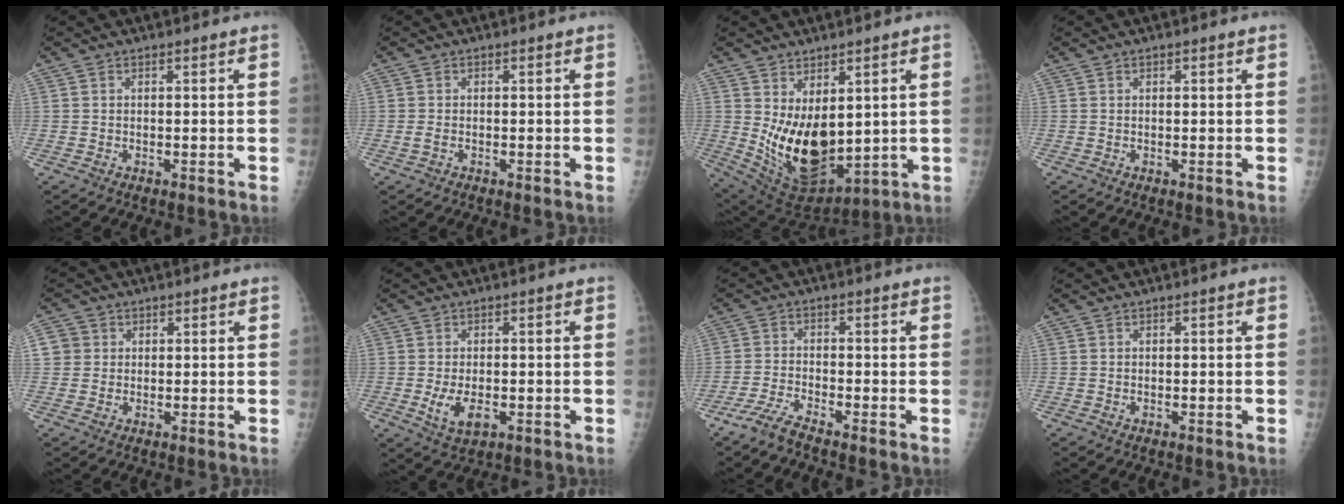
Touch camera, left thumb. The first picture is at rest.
{"total": 1.0, "force": [-0.5, 0.6, 0.7], "torque": [-0.023, -0.001, -0.008]}
{"total": 15.0, "force": [1.6, 8.5, 12.2], "torque": [-0.187, -0.040, 0.062]}
{"total": 0.5, "force": [0.2, 0.2, 0.4], "torque": [-0.003, 0.001, 0.002]}
{"total": 3.9, "force": [0.6, 3.8, 0.5], "torque": [0.012, 0.001, 0.011]}
{"total": 5.7, "force": [-1.4, 3.2, 4.5], "torque": [-0.081, -0.002, -0.017]}
{"total": 4.1, "force": [-3.8, 0.1, 1.6], "torque": [-0.048, 0.005, -0.084]}
{"total": 0.0}